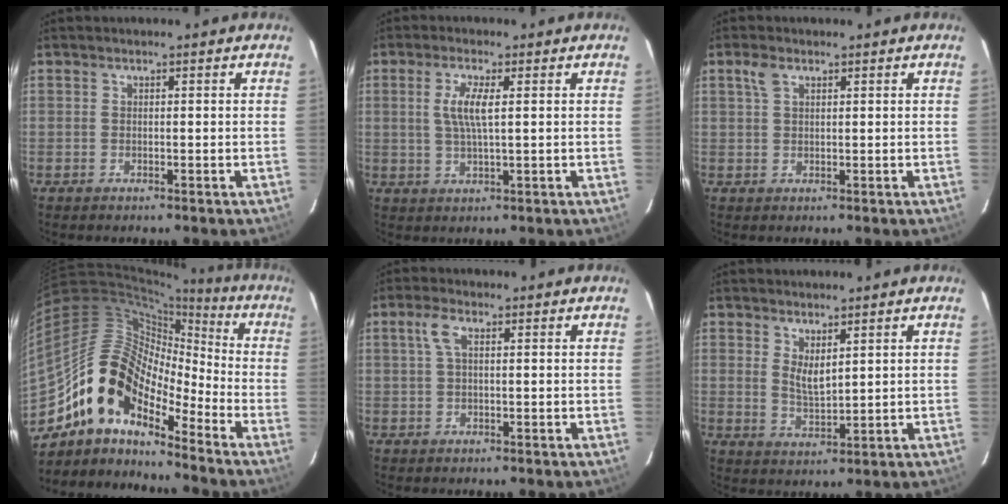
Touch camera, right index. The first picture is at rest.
{"total": 4.9, "force": [1.0, 0.8, 4.7], "torque": [-0.094, -0.002, 0.019]}
{"total": 2.4, "force": [1.3, 1.3, 1.6], "torque": [-0.034, 0.007, 0.027]}
{"total": 14.8, "force": [-10.7, 6.4, 7.8], "torque": [-0.134, 0.014, -0.219]}
{"total": 3.0, "force": [0.8, 1.0, 2.7], "torque": [-0.059, 0.008, 0.016]}
{"total": 4.0, "force": [2.1, 1.5, 3.1], "torque": [-0.054, -0.010, 0.039]}